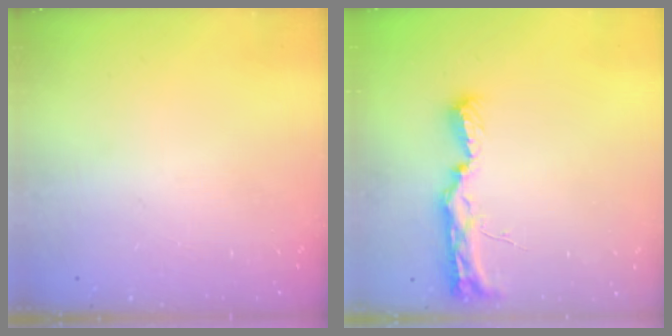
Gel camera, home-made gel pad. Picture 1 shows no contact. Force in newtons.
{"total": 9.6, "press": 9.3, "slide": 2.4}